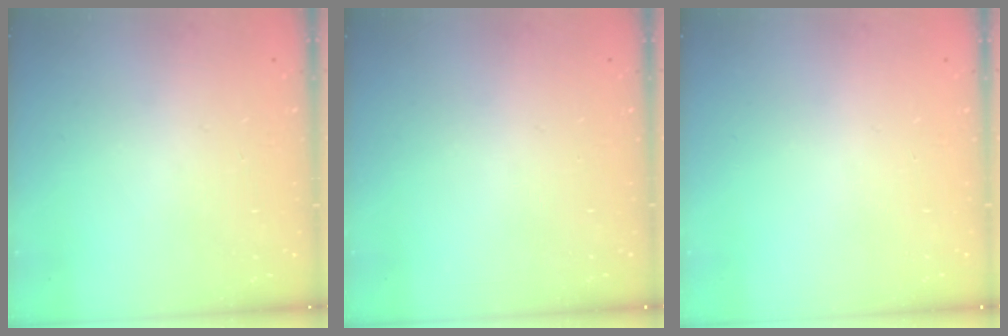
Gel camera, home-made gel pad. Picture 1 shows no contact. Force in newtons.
{"total": 0.0}
{"total": 0.0}